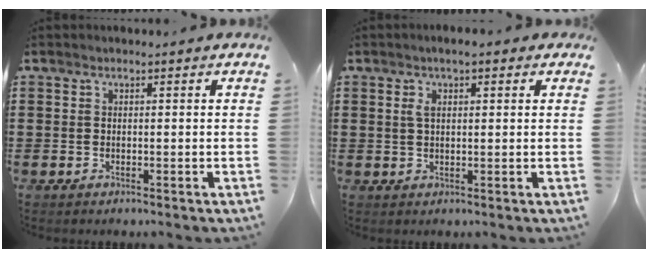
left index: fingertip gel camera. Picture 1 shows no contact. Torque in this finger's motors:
{"motor_torque": [1.14, -1.01, 0.62, 0.09]}